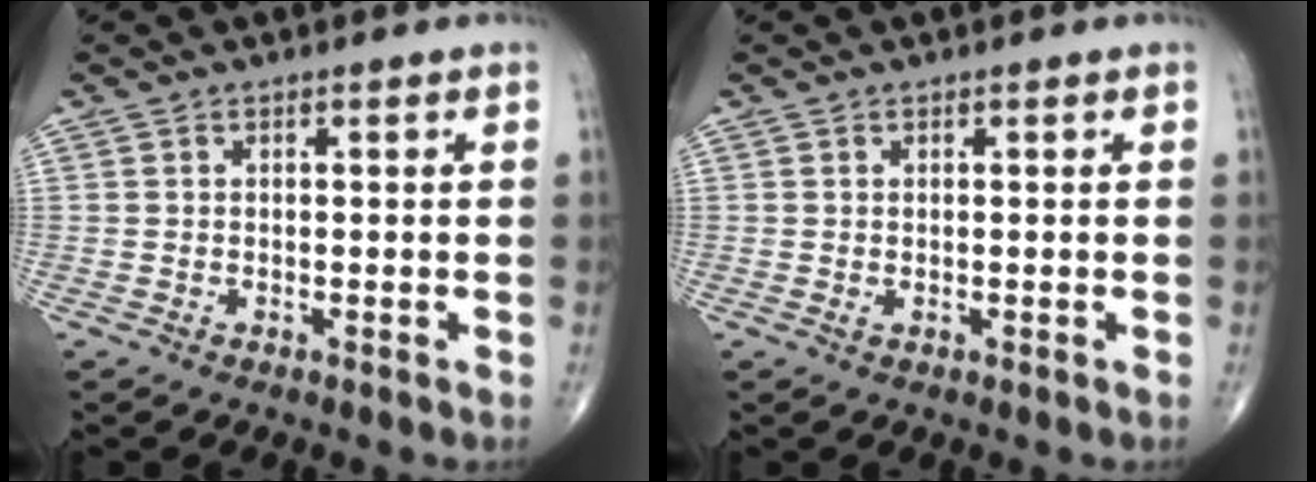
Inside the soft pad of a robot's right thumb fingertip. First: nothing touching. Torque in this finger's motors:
{"motor_torque": [-0.15, -0.01, 0.06, 0.12, 0.03]}